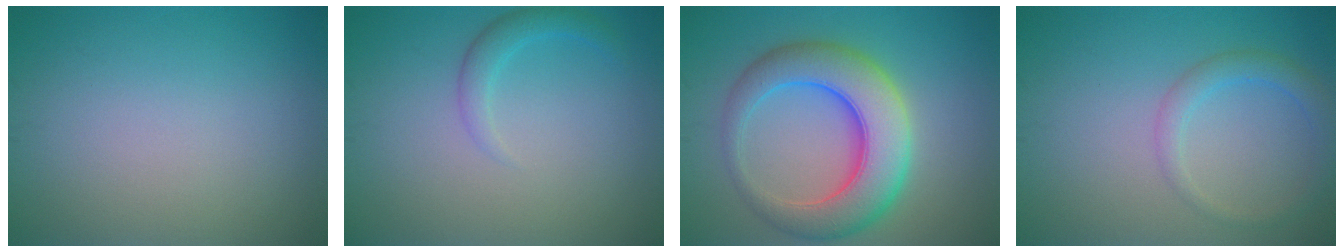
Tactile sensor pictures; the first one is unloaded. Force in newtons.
{"total": 1.9, "press": 1.9, "slide": 0.1}
{"total": 8.5, "press": 8.5, "slide": 0.3}
{"total": 2.3, "press": 2.3, "slide": 0.1}